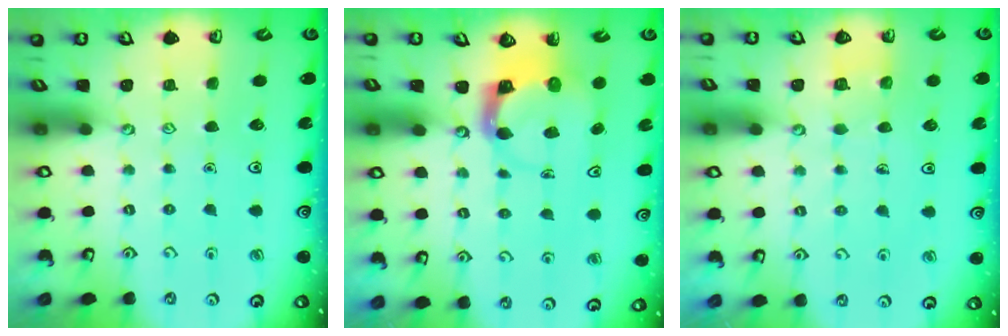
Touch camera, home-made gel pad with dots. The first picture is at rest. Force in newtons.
{"total": 3.9, "press": 3.8, "slide": 0.5}
{"total": 2.7, "press": 2.7, "slide": 0.1}